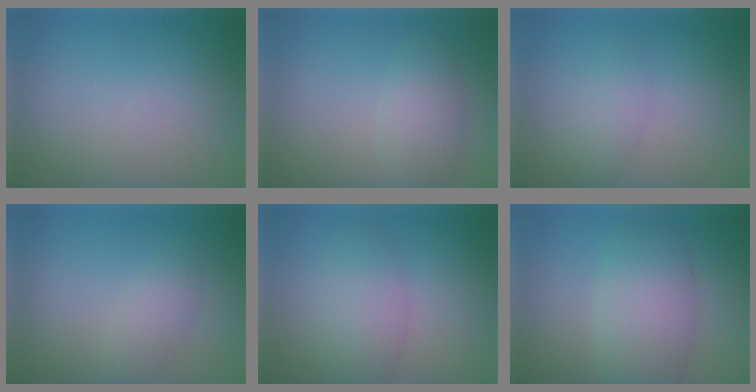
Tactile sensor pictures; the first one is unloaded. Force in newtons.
{"total": 2.6, "press": 2.6, "slide": 0.1}
{"total": 1.7, "press": 1.7, "slide": 0.1}
{"total": 1.7, "press": 1.7, "slide": 0.1}
{"total": 3.7, "press": 3.7, "slide": 0.2}
{"total": 5.5, "press": 5.5, "slide": 0.2}